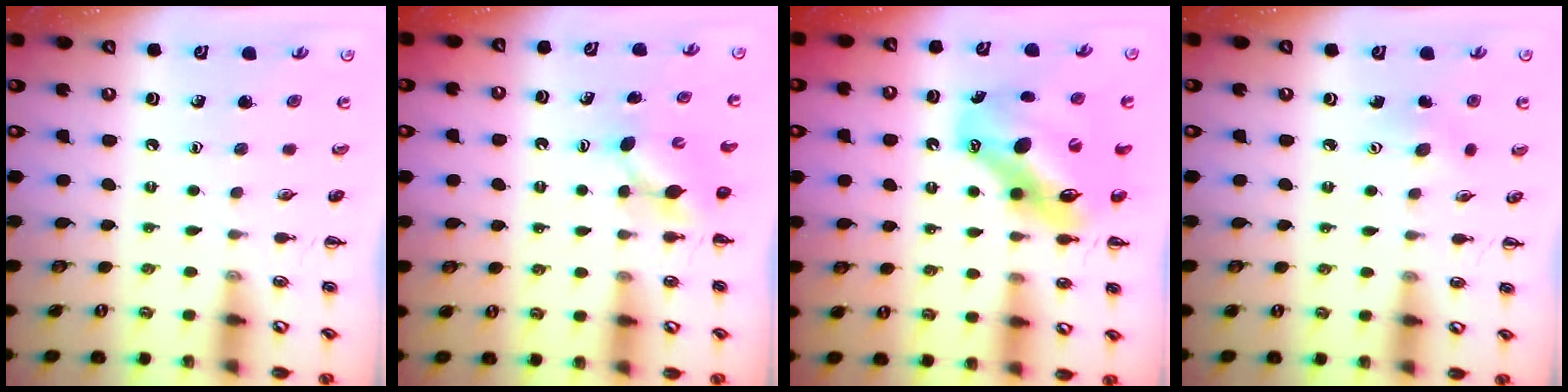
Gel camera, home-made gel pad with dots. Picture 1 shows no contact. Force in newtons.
{"total": 4.1, "press": 3.9, "slide": 1.2}
{"total": 13.5, "press": 13.1, "slide": 3.5}
{"total": 3.2, "press": 3.1, "slide": 1.0}